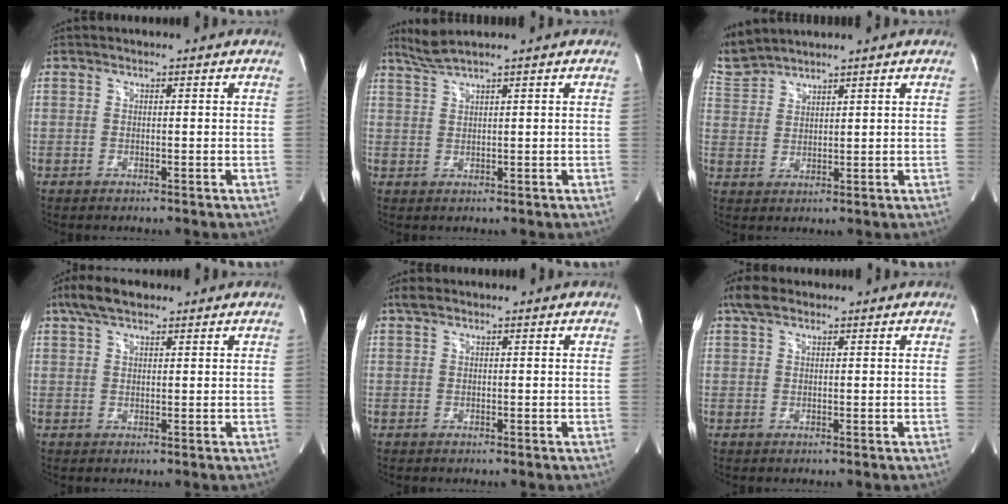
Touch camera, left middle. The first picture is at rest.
{"total": 2.9, "force": [2.5, -1.0, 1.1], "torque": [-0.033, 0.005, 0.061]}
{"total": 5.2, "force": [5.2, -0.1, 0.5], "torque": [-0.031, 0.017, 0.113]}
{"total": 5.0, "force": [3.6, 1.7, 3.0], "torque": [-0.070, 0.021, 0.067]}
{"total": 1.2, "force": [0.9, 0.5, 0.7], "torque": [-0.018, 0.016, 0.018]}
{"total": 3.0, "force": [2.1, 1.3, 1.7], "torque": [-0.042, 0.023, 0.042]}